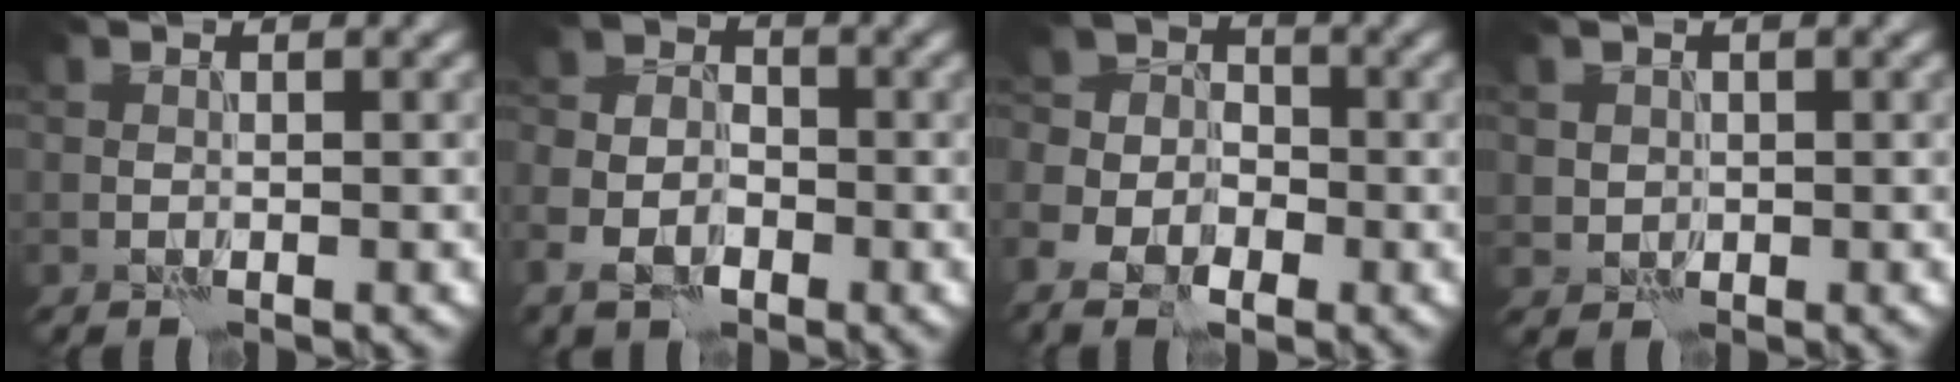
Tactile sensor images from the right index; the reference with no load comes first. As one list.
[{"total": 5.0, "force": [-2.4, 3.6, 2.5], "torque": [-0.028, -0.008, -0.052]}, {"total": 8.5, "force": [-5.0, 5.9, 3.7], "torque": [-0.046, -0.024, -0.088]}, {"total": 1.1, "force": [0.2, 1.1, -0.1], "torque": [0.008, -0.002, 0.006]}]